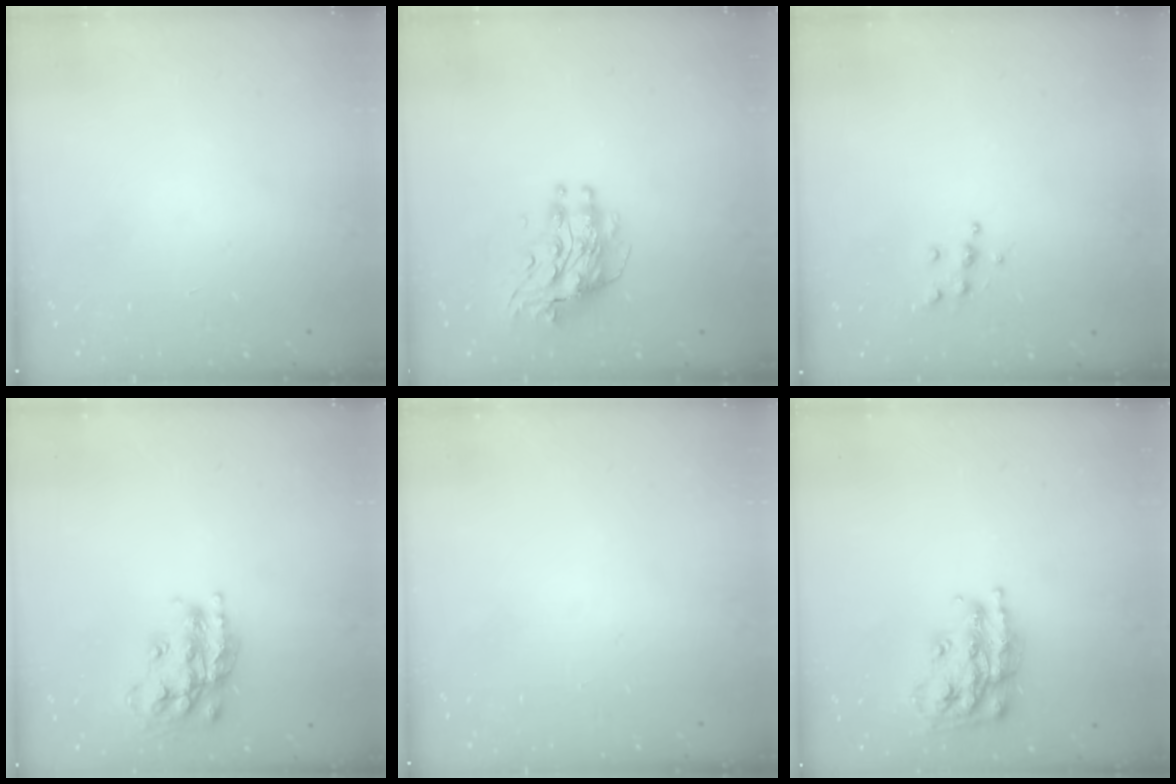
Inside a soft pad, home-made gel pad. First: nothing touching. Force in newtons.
{"total": 9.4, "press": 9.3, "slide": 0.9}
{"total": 5.6, "press": 5.6, "slide": 0.5}
{"total": 18.0, "press": 17.9, "slide": 1.2}
{"total": 0.0}
{"total": 17.9, "press": 17.8, "slide": 1.1}